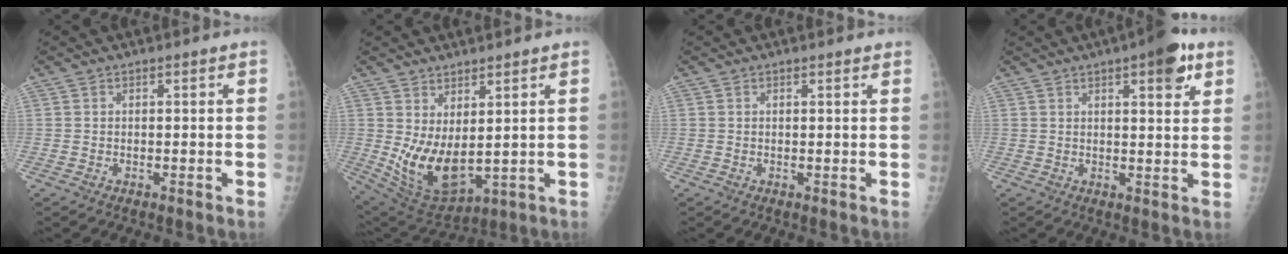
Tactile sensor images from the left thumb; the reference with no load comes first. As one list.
[{"total": 11.3, "force": [2.4, 5.2, 9.8], "torque": [-0.167, -0.037, 0.070]}, {"total": 1.0, "force": [0.9, 0.1, 0.5], "torque": [-0.004, -0.002, 0.013]}, {"total": 7.9, "force": [4.3, 2.3, 6.2], "torque": [-0.071, -0.014, 0.053]}]